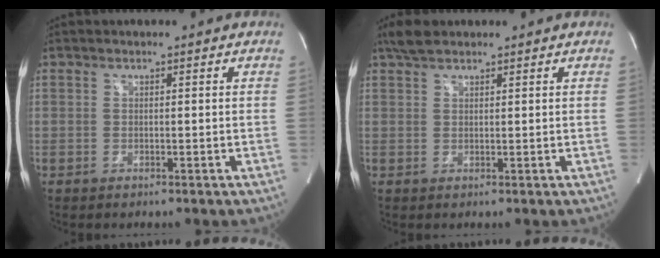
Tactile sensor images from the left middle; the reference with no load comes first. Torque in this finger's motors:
{"motor_torque": [0.18, -0.01, -0.07, 0.00]}